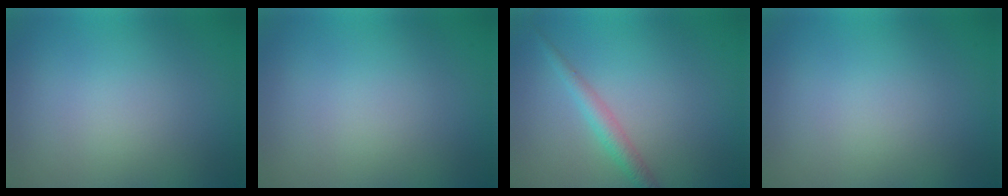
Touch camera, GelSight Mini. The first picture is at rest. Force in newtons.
{"total": 0.0}
{"total": 2.1, "press": 2.1, "slide": 0.1}
{"total": 0.0}